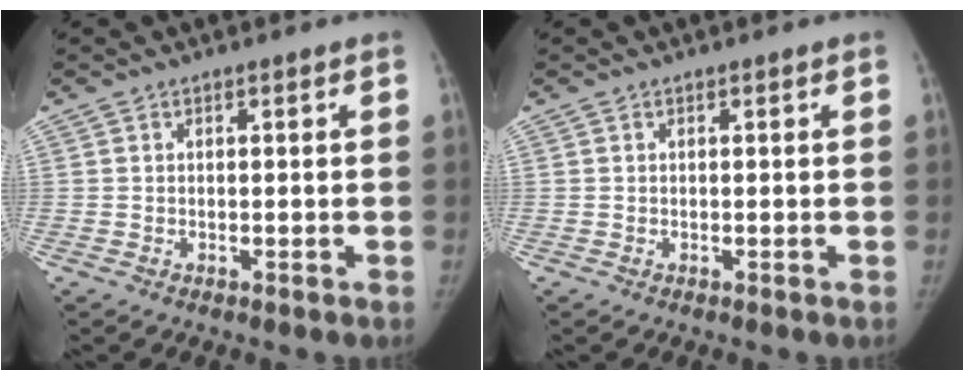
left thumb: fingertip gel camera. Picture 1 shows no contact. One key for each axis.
{"total": 0.0}